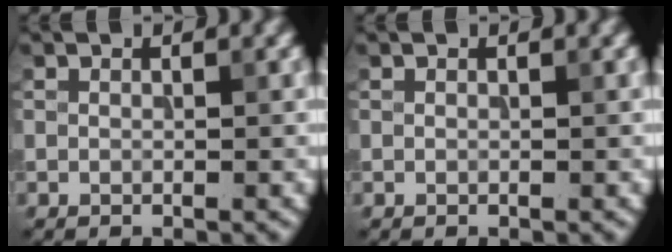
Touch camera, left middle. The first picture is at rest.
{"total": 0.0}